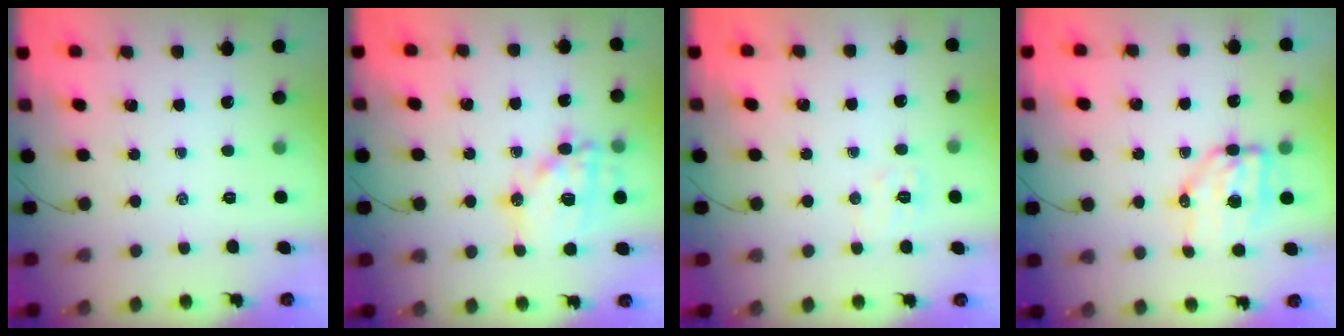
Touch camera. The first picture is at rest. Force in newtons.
{"total": 16.1, "press": 15.9, "slide": 2.5}
{"total": 6.3, "press": 6.2, "slide": 1.4}
{"total": 7.2, "press": 7.0, "slide": 1.6}